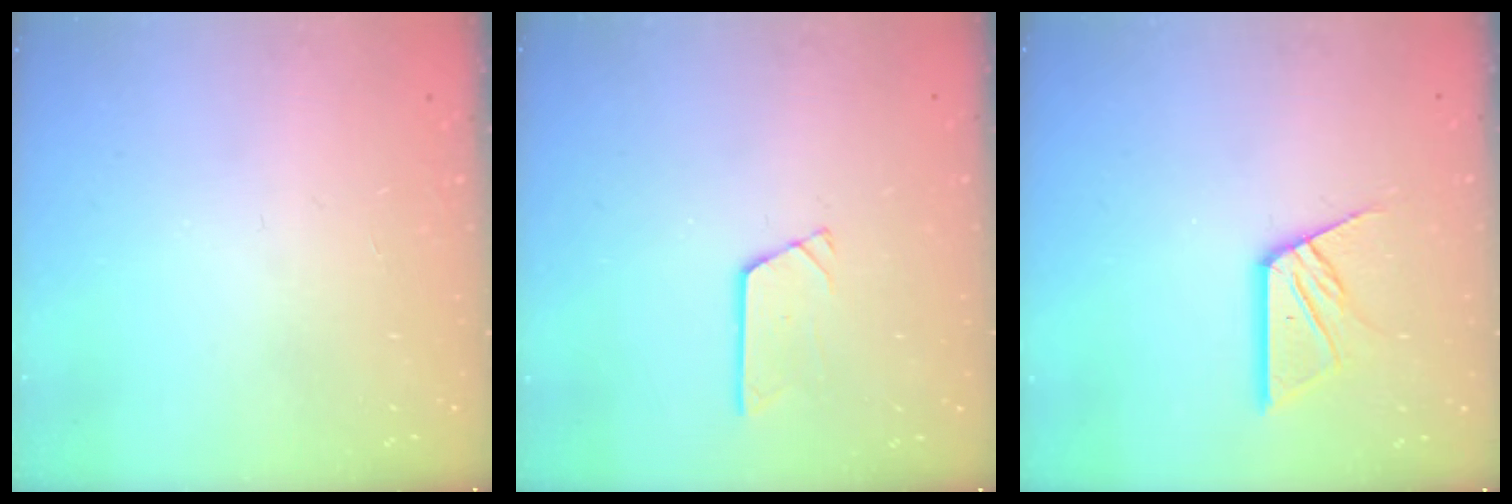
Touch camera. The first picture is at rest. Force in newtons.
{"total": 2.4, "press": 2.4, "slide": 0.2}
{"total": 11.8, "press": 11.8, "slide": 1.1}